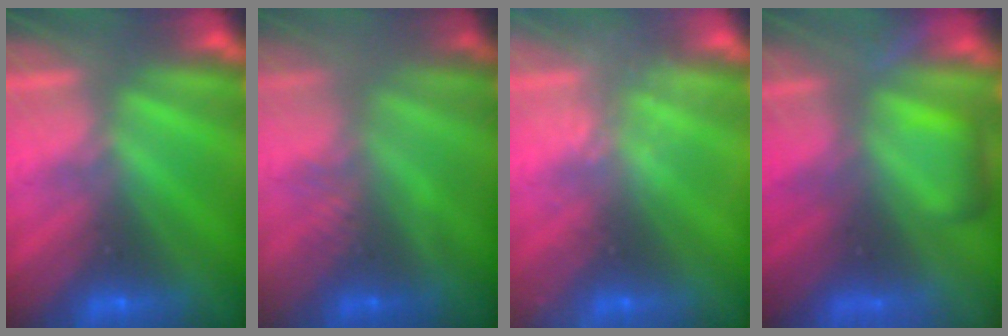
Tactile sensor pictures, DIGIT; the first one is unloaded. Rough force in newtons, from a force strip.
{"total": 2.5}
{"total": 2.2}
{"total": 7.4}